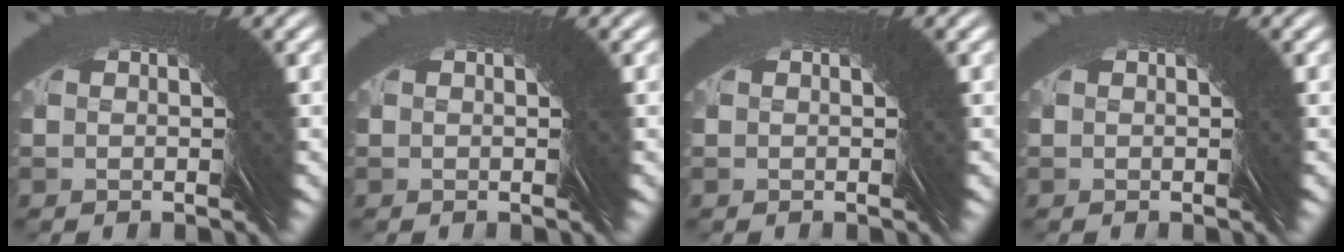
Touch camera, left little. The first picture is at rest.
{"total": 0.0}
{"total": 0.0}
{"total": 0.0}